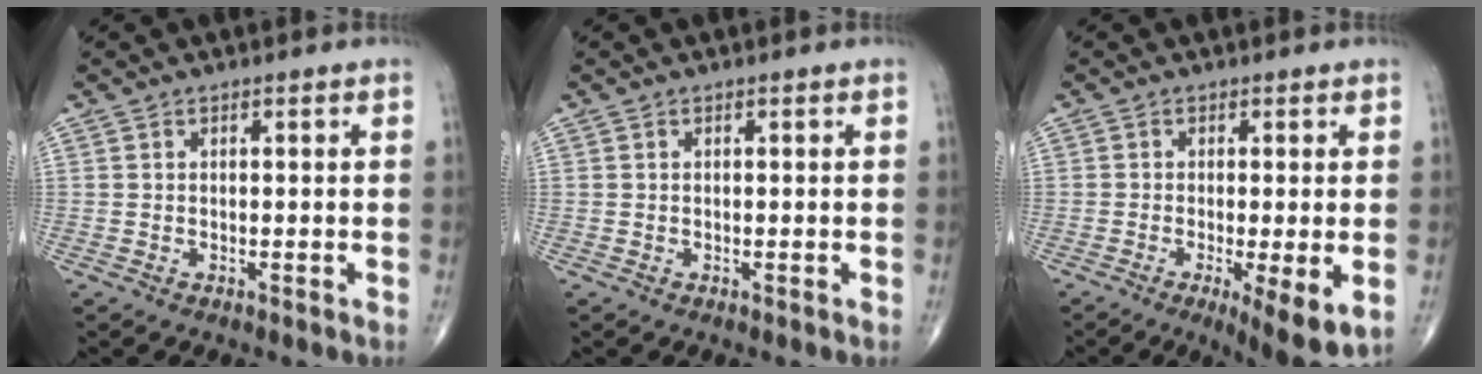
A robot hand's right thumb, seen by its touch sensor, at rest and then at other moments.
{"total": 0.0}
{"total": 8.3, "force": [-2.3, 1.9, 7.8], "torque": [-0.121, -0.024, -0.036]}